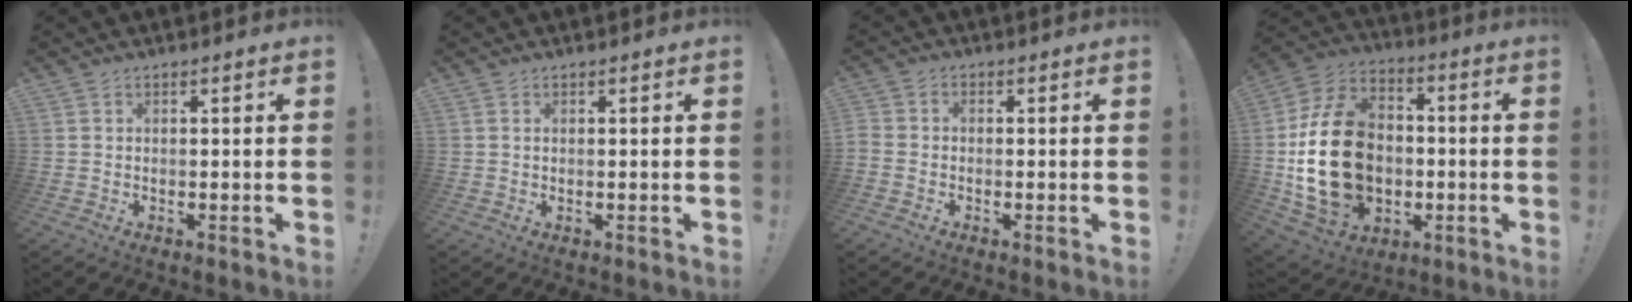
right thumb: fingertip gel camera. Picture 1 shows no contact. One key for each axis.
{"total": 0.5, "fx": 0.2, "fy": -0.1, "fz": 0.5, "tx": -0.002, "ty": -0.003, "tz": 0.001}
{"total": 1.7, "fx": -1.2, "fy": 0.9, "fz": 0.8, "tx": -0.016, "ty": 0.007, "tz": -0.021}
{"total": 23.9, "fx": -2.2, "fy": 17.6, "fz": 15.9, "tx": -0.299, "ty": 0.024, "tz": -0.020}